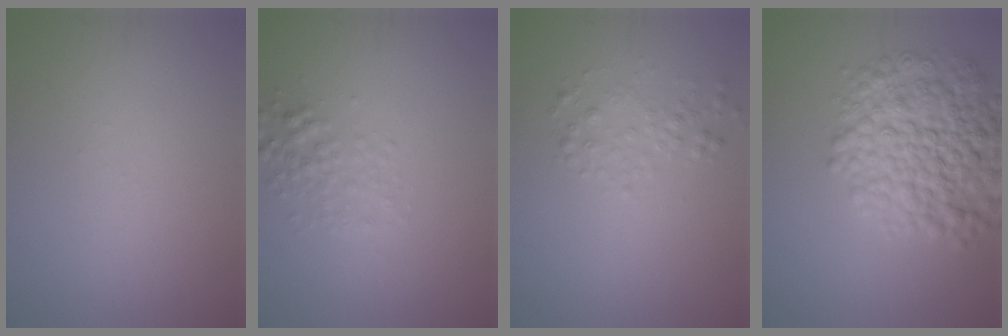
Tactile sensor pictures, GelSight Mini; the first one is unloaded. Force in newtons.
{"total": 2.0, "press": 2.0, "slide": 0.1}
{"total": 1.6, "press": 1.6, "slide": 0.0}
{"total": 8.2, "press": 8.2, "slide": 0.3}